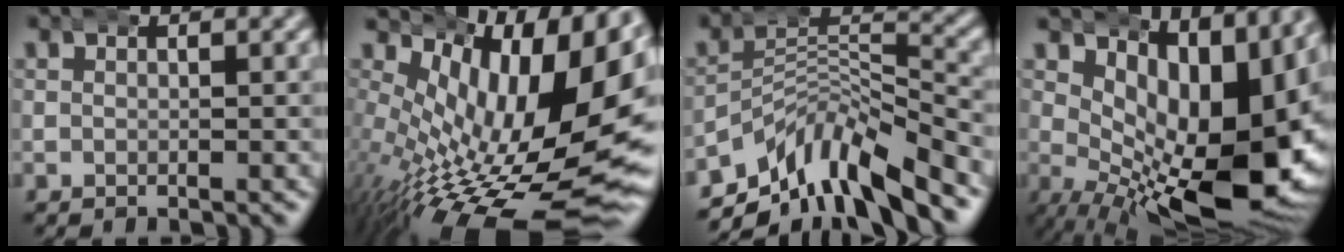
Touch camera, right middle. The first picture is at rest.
{"total": 15.7, "force": [-0.4, 7.4, 13.8], "torque": [-0.201, -0.026, 0.020]}
{"total": 9.7, "force": [-5.8, 5.5, 5.5], "torque": [-0.052, 0.007, -0.111]}
{"total": 14.9, "force": [0.8, 7.3, 13.0], "torque": [-0.180, -0.028, 0.029]}